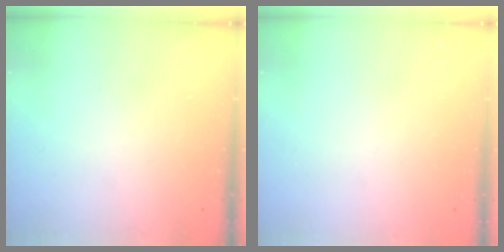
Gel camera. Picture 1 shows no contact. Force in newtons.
{"total": 0.0}